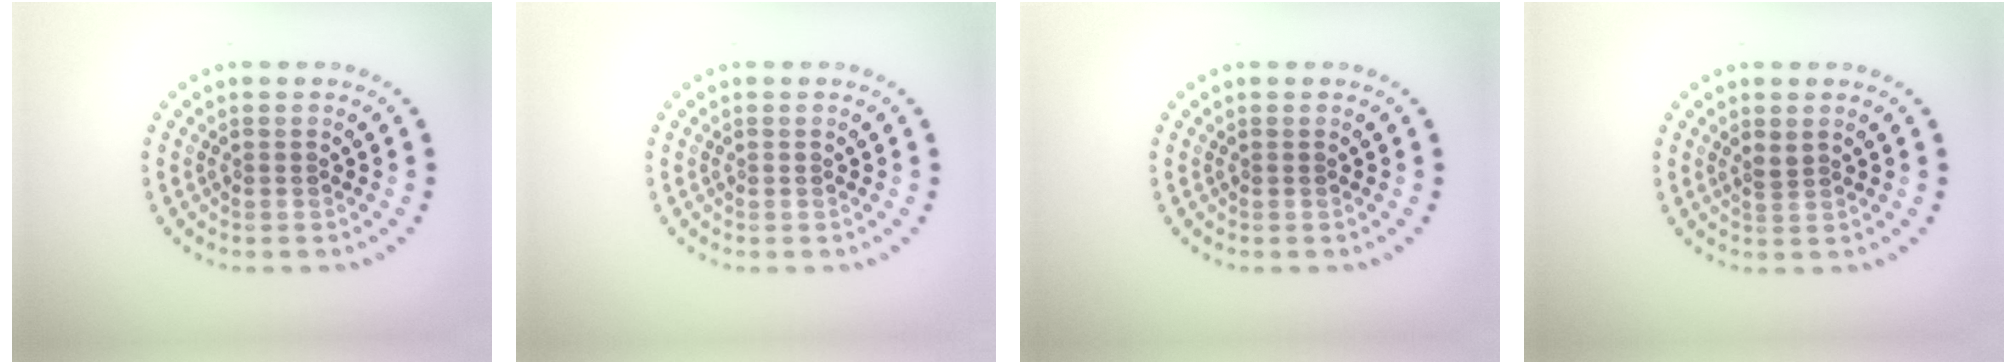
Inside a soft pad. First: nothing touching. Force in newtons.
{"total": 0.0}
{"total": 0.0}
{"total": 1.1, "press": 0.8, "slide": 0.6}